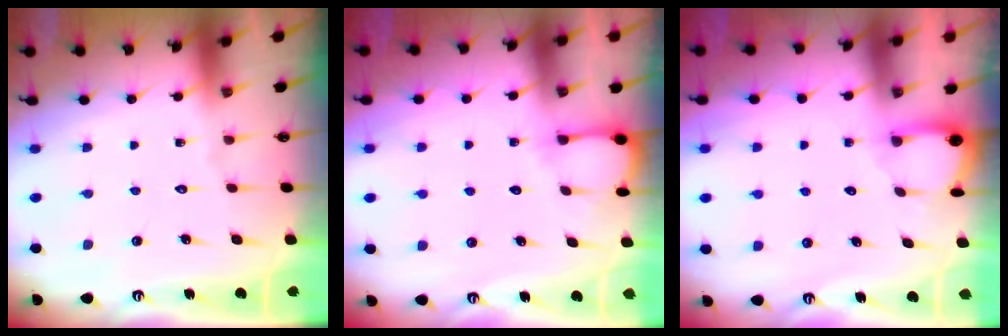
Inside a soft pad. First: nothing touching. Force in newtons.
{"total": 3.3, "press": 3.2, "slide": 0.3}
{"total": 2.8, "press": 2.8, "slide": 0.3}